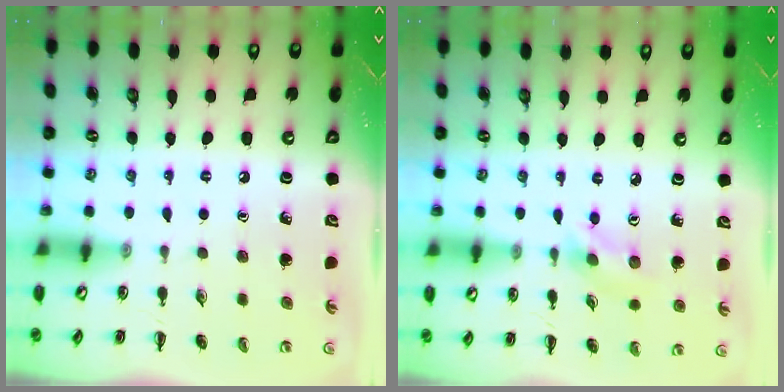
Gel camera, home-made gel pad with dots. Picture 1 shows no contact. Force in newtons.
{"total": 2.7, "press": 2.6, "slide": 0.8}